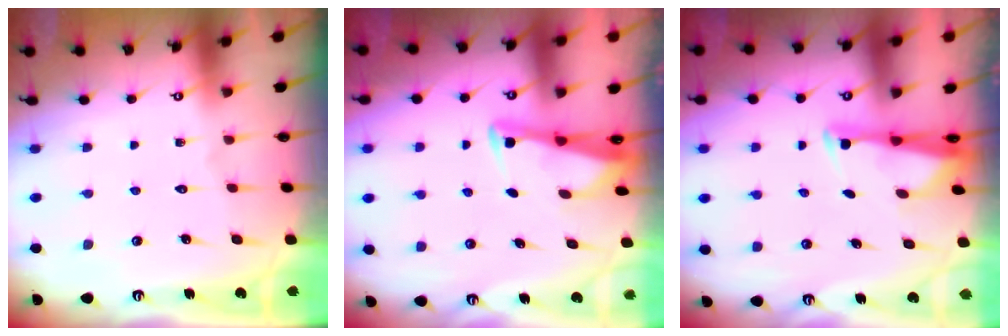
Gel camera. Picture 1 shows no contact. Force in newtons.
{"total": 3.0, "press": 2.9, "slide": 0.3}
{"total": 2.9, "press": 2.8, "slide": 0.7}